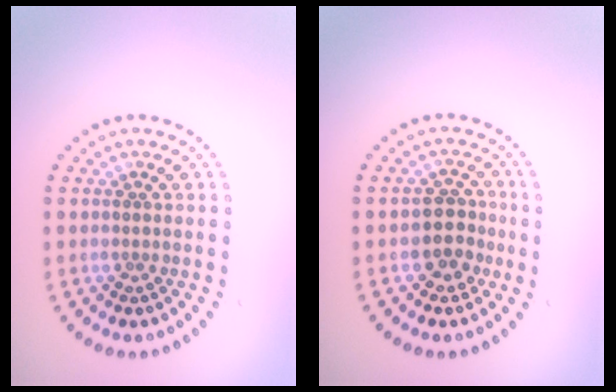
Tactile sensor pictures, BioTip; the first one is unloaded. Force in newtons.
{"total": 2.8, "press": 2.5, "slide": 1.3}